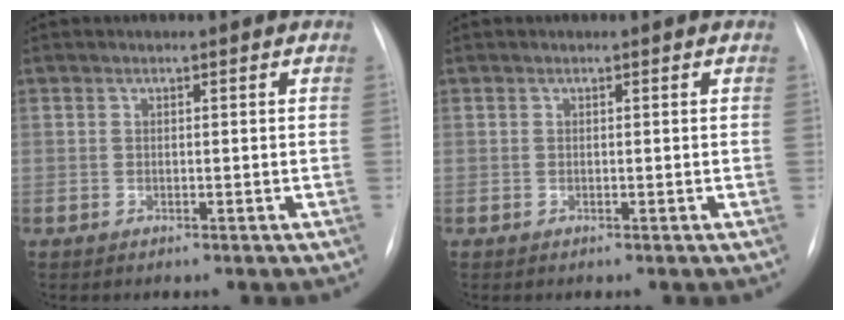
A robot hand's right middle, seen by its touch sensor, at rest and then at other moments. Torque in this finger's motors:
{"motor_torque": [0.25, -0.34, -0.01, 0.01]}